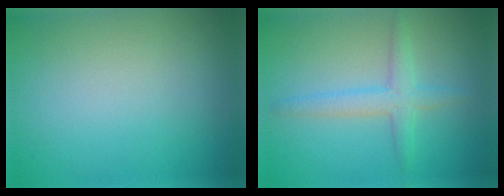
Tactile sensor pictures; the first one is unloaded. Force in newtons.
{"total": 2.7, "press": 2.7, "slide": 0.2}